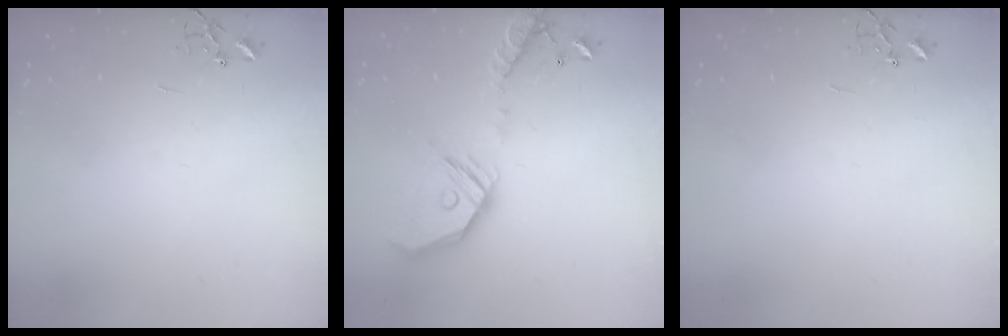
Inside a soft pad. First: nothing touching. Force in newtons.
{"total": 18.8, "press": 18.6, "slide": 3.0}
{"total": 0.0}